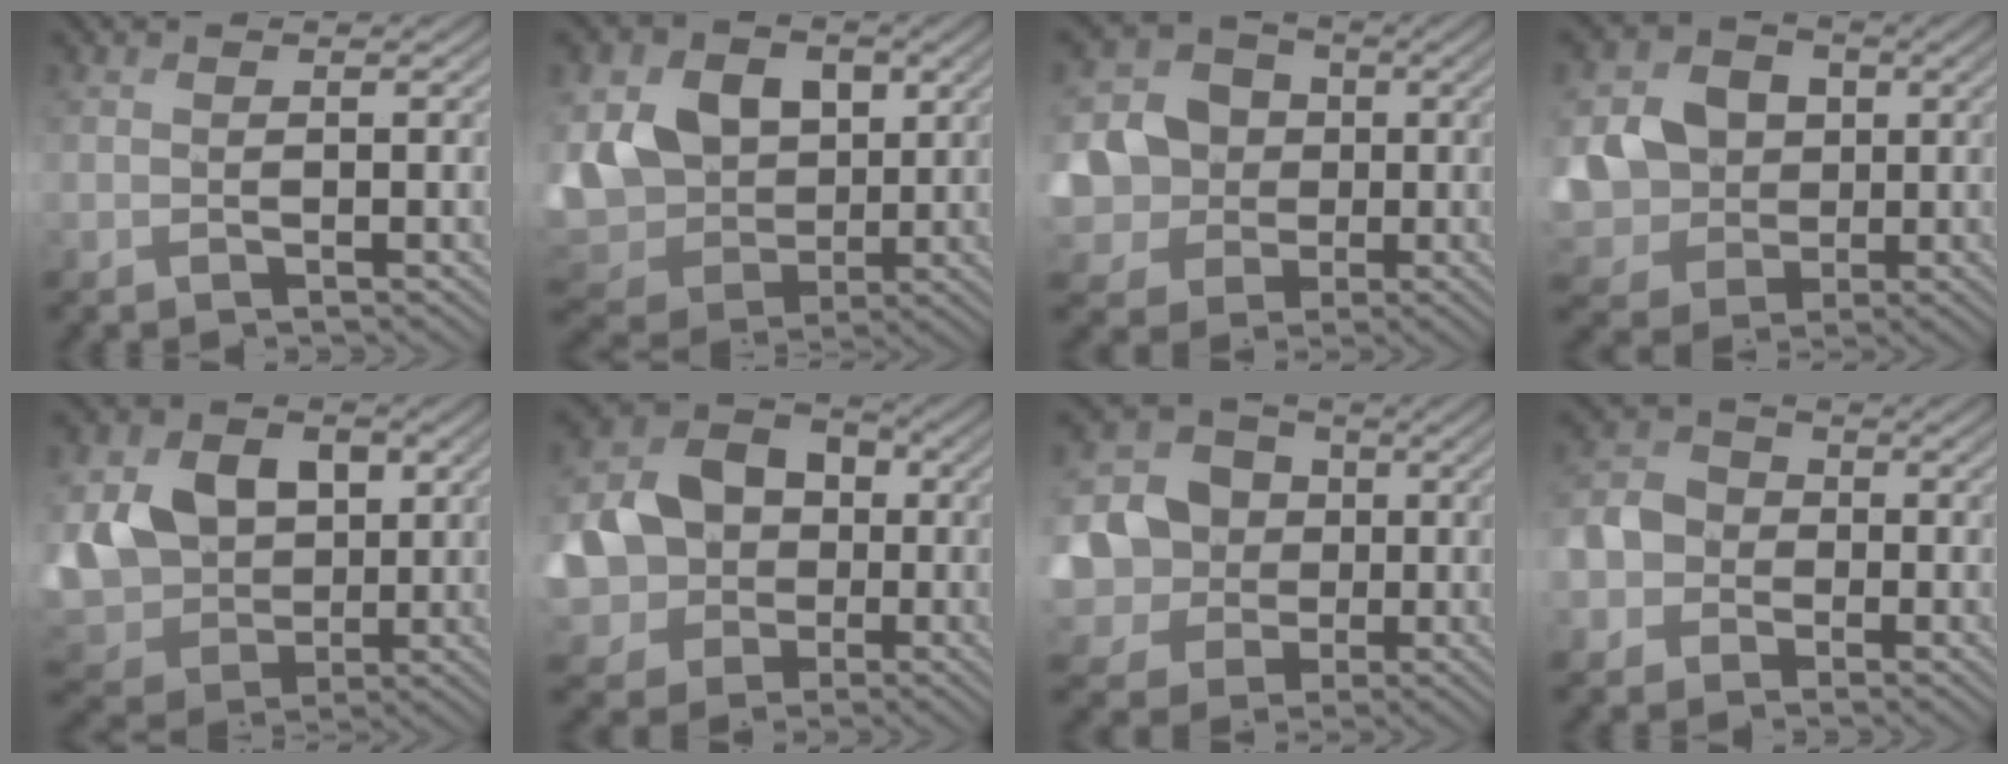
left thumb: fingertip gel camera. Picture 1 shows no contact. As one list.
[{"total": 14.6, "force": [2.5, 11.6, 8.4], "torque": [-0.227, 0.002, 0.054]}, {"total": 11.0, "force": [-1.0, 10.1, 4.2], "torque": [-0.129, -0.021, -0.043]}, {"total": 10.4, "force": [0.2, 9.4, 4.6], "torque": [-0.139, -0.018, -0.014]}, {"total": 12.6, "force": [1.6, 10.1, 7.4], "torque": [-0.194, -0.011, 0.028]}, {"total": 13.7, "force": [-0.9, 12.0, 6.6], "torque": [-0.172, -0.026, -0.034]}, {"total": 12.4, "force": [-1.2, 11.4, 4.8], "torque": [-0.159, -0.019, -0.044]}, {"total": 5.3, "force": [-1.5, 4.7, 2.0], "torque": [-0.058, -0.003, -0.048]}]